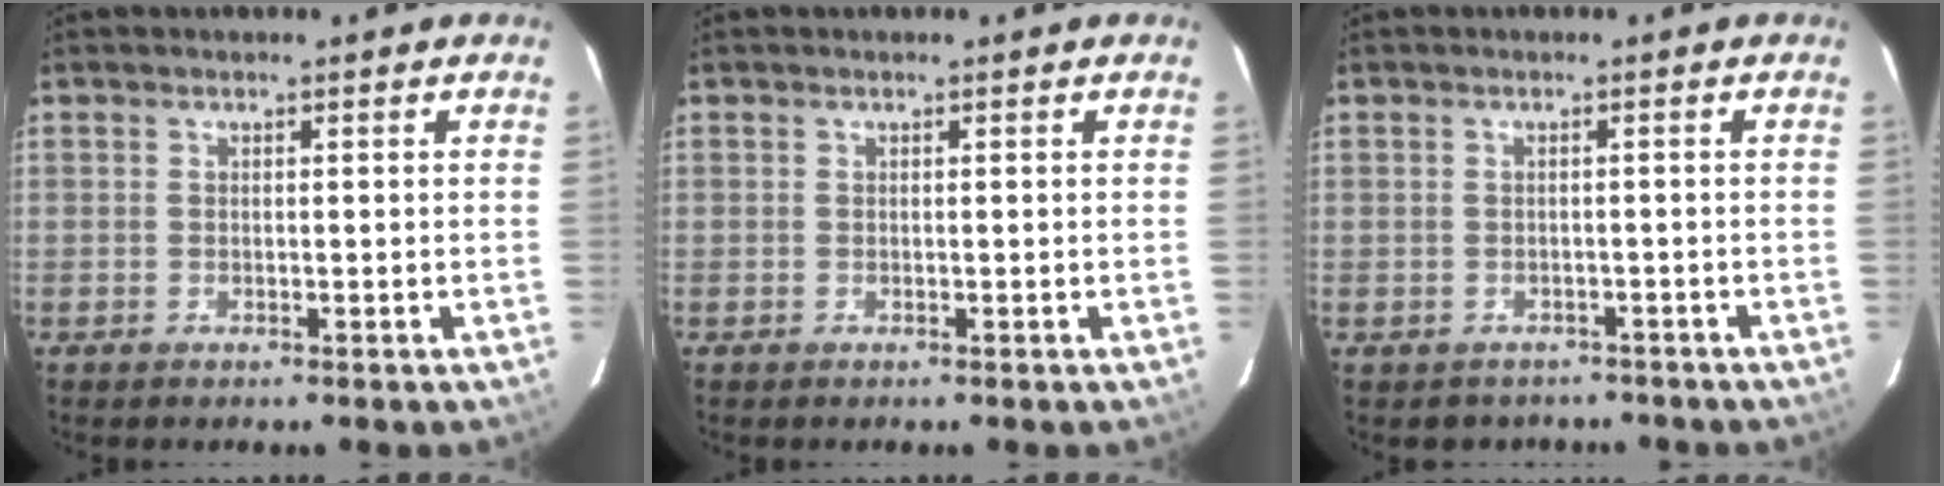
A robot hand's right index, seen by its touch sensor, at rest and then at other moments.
{"total": 0.0}
{"total": 3.7, "force": [-2.6, 2.7, 0.2], "torque": [0.001, 0.015, -0.027]}